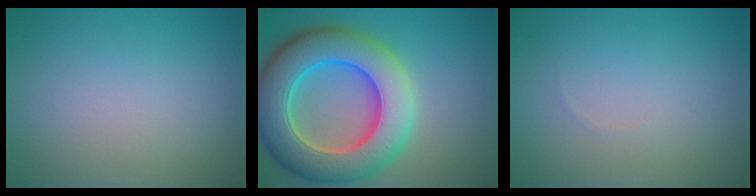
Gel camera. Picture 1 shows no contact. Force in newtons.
{"total": 11.3, "press": 11.3, "slide": 0.8}
{"total": 0.0}